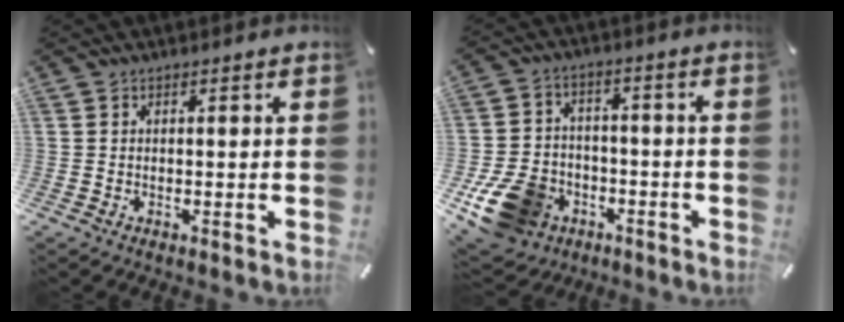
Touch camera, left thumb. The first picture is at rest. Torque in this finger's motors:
{"motor_torque": [1.27, 1.68, 0.31, 0.23, 0.18]}